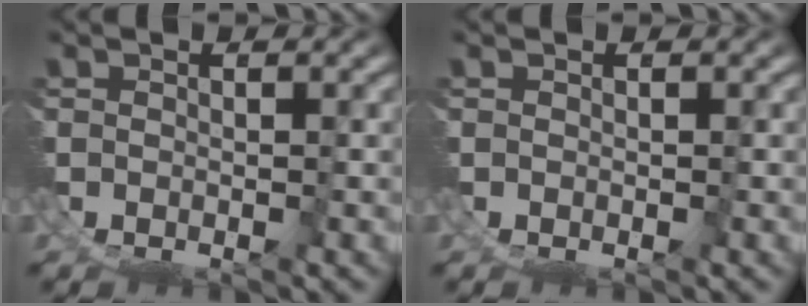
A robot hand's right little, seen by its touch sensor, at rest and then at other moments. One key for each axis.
{"total": 0.0}